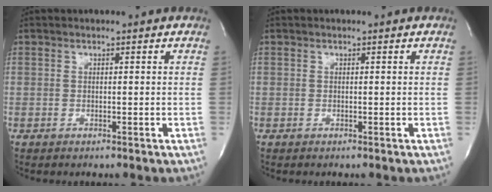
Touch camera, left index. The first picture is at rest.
{"total": 0.0}